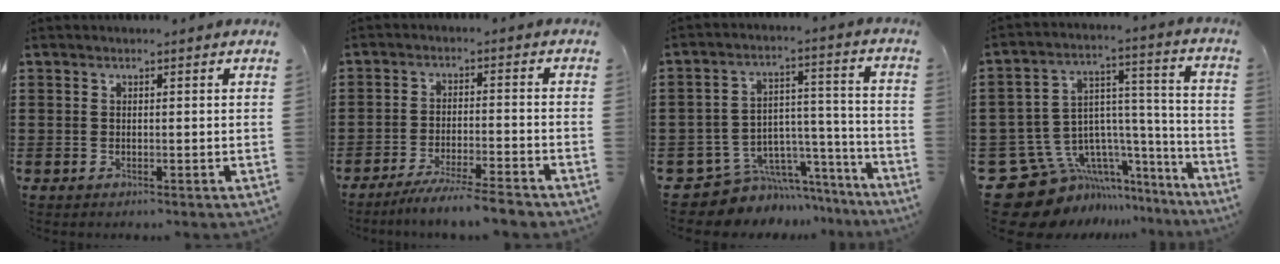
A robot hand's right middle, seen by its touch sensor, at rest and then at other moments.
{"total": 5.3, "force": [-4.9, -0.2, 2.0], "torque": [-0.037, -0.009, -0.094]}
{"total": 7.7, "force": [-6.3, 4.4, 0.7], "torque": [-0.019, 0.014, -0.113]}
{"total": 11.3, "force": [-7.1, 8.0, 3.7], "torque": [-0.119, -0.003, -0.119]}